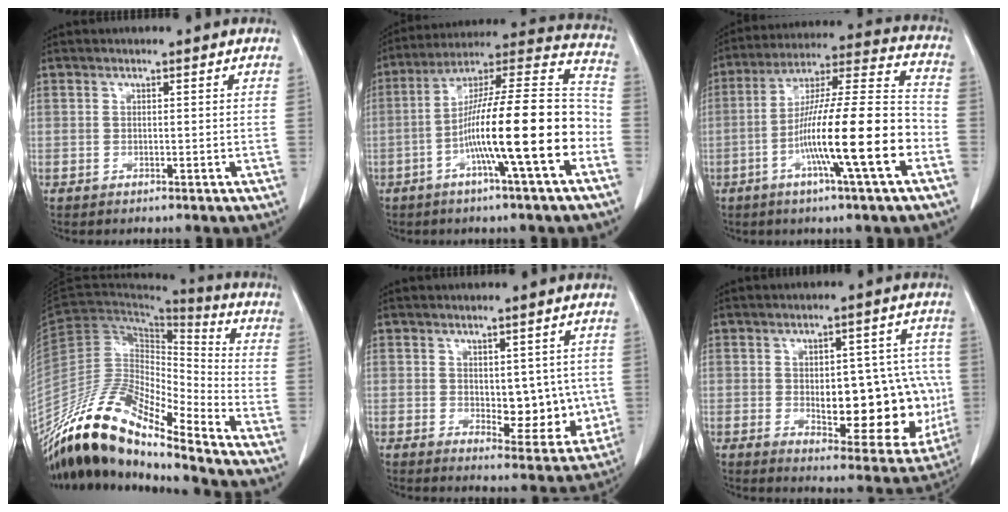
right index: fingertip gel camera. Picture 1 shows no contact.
{"total": 18.8, "force": [-5.7, 0.7, 18.0], "torque": [-0.288, 0.014, -0.100]}
{"total": 18.0, "force": [-5.9, 0.2, 17.0], "torque": [-0.288, 0.003, -0.102]}
{"total": 16.4, "force": [-14.1, 2.6, 8.0], "torque": [-0.145, 0.035, -0.260]}
{"total": 8.2, "force": [0.2, 4.4, 6.9], "torque": [-0.068, -0.002, 0.018]}
{"total": 17.3, "force": [-1.7, 7.3, 15.6], "torque": [-0.174, 0.018, 0.005]}